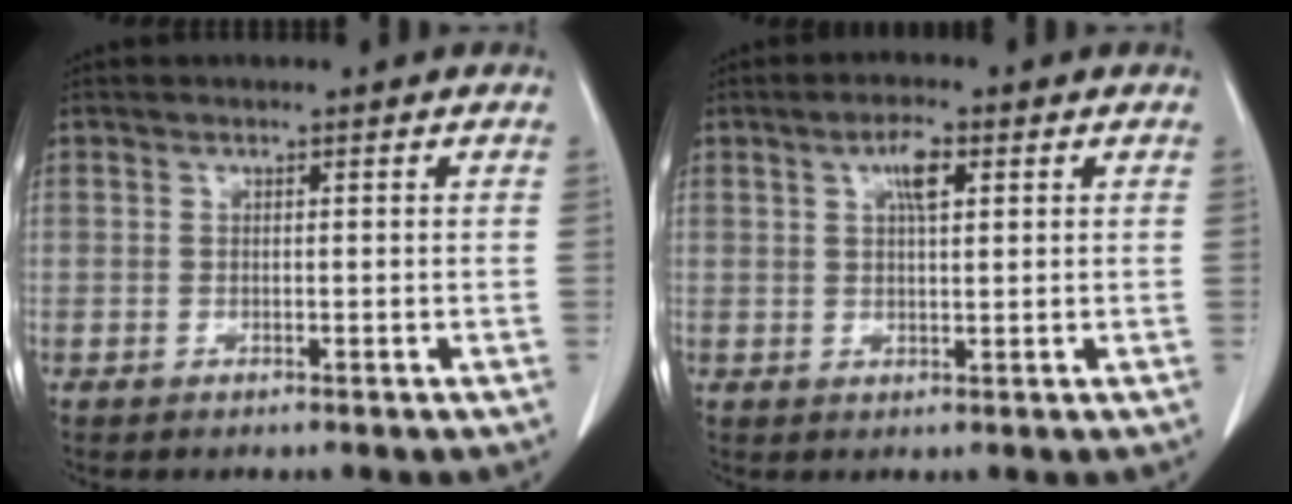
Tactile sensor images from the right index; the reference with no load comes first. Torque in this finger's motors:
{"motor_torque": [0.17, 0.01, 0.11, 0.05]}